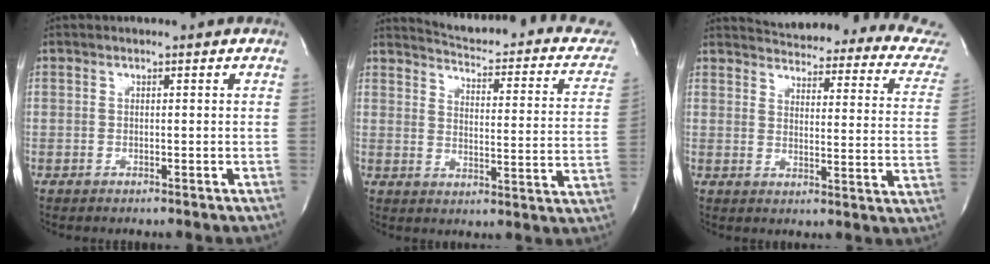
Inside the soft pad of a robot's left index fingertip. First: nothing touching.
{"total": 20.5, "force": [18.3, 4.5, 8.1], "torque": [-0.097, -0.045, 0.205]}
{"total": 24.5, "force": [23.2, 3.7, 7.0], "torque": [-0.090, -0.090, 0.254]}